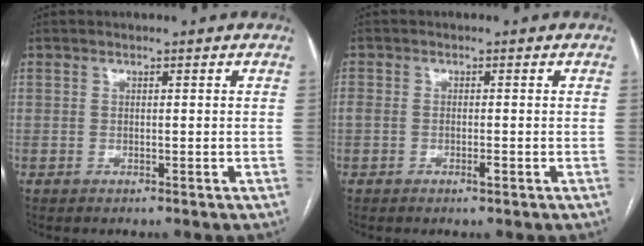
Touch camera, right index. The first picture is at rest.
{"total": 2.2, "force": [-0.8, 0.9, 1.8], "torque": [-0.046, 0.007, -0.009]}